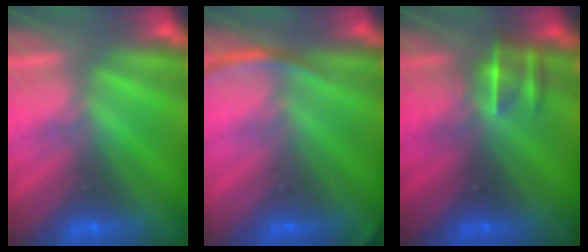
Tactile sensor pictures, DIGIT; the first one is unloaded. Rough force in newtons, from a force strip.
{"total": 2.8}
{"total": 3.3}